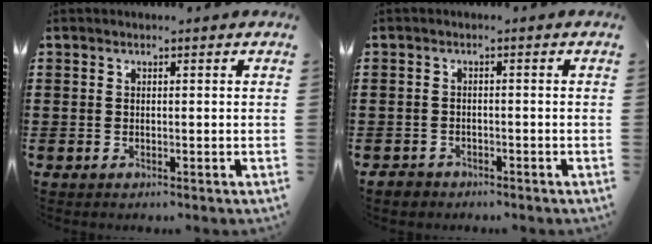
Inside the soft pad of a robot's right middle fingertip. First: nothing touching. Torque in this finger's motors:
{"motor_torque": [0.40, -0.03, 0.08, 0.02]}